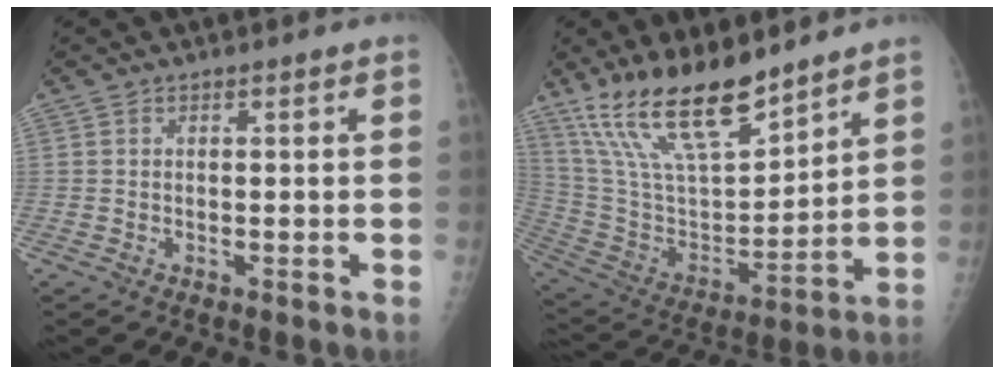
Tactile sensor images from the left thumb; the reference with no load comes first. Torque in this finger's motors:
{"motor_torque": [0.65, 0.58, 1.33, -1.44, 0.25]}